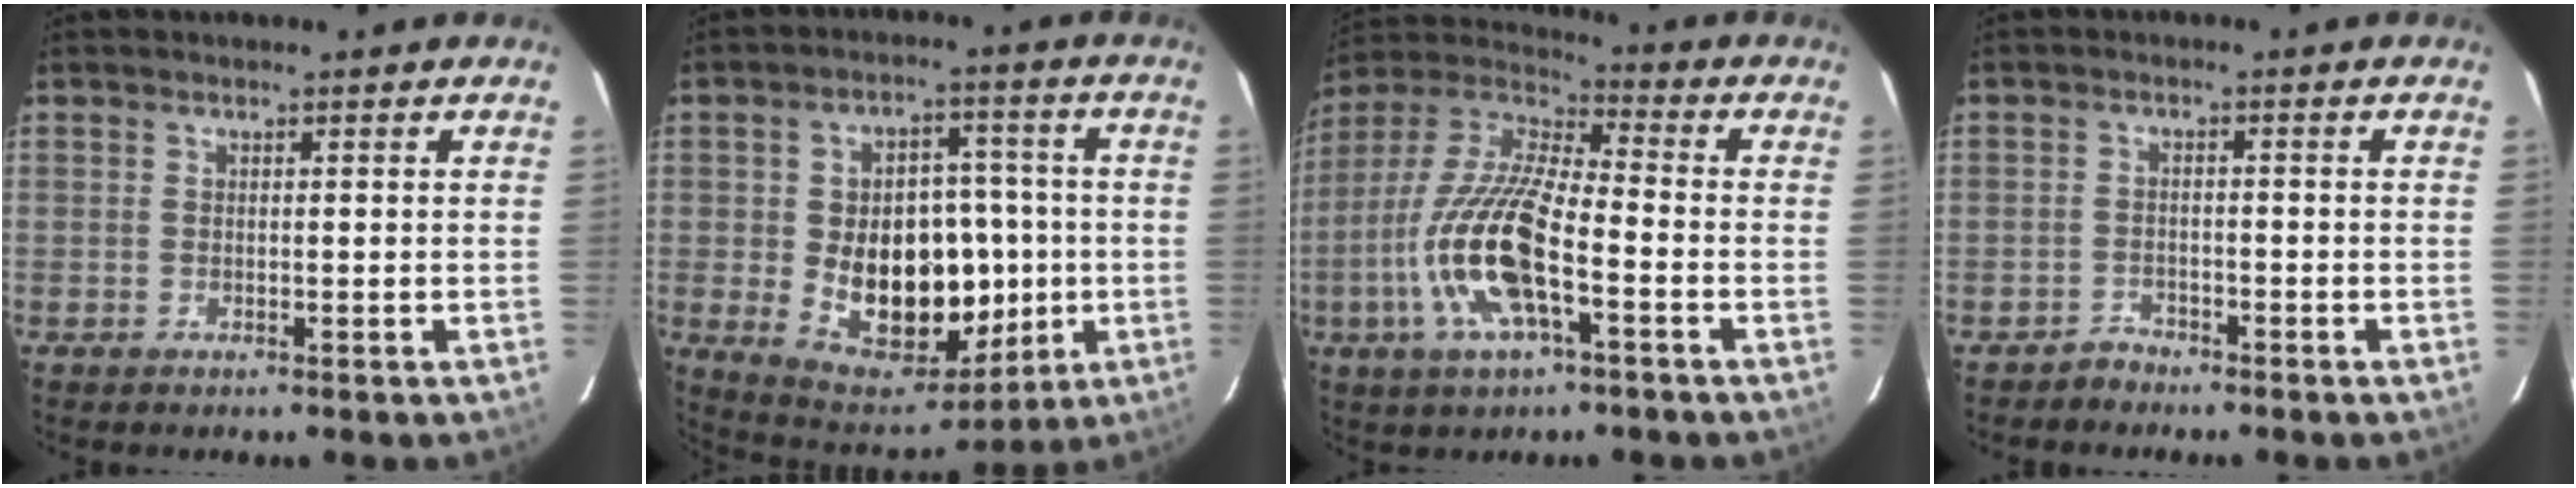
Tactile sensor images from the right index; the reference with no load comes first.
{"total": 18.0, "force": [-1.8, 13.0, 12.3], "torque": [-0.231, 0.009, 0.003]}
{"total": 17.1, "force": [-5.9, 5.2, 15.2], "torque": [-0.316, -0.010, -0.121]}
{"total": 2.2, "force": [-1.9, 1.0, -0.3], "torque": [0.004, 0.007, -0.035]}